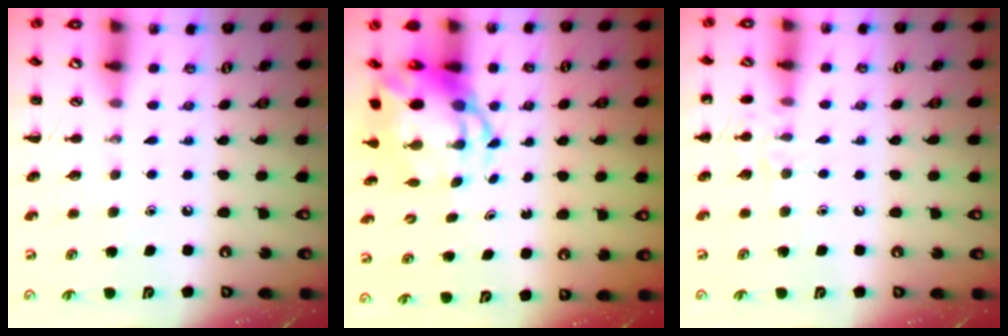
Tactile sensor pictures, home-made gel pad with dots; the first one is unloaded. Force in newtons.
{"total": 6.4, "press": 6.2, "slide": 1.7}
{"total": 7.2, "press": 6.9, "slide": 2.1}